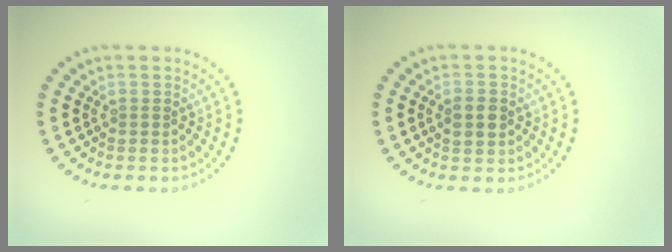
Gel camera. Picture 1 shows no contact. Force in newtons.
{"total": 2.4, "press": 2.4, "slide": 0.1}